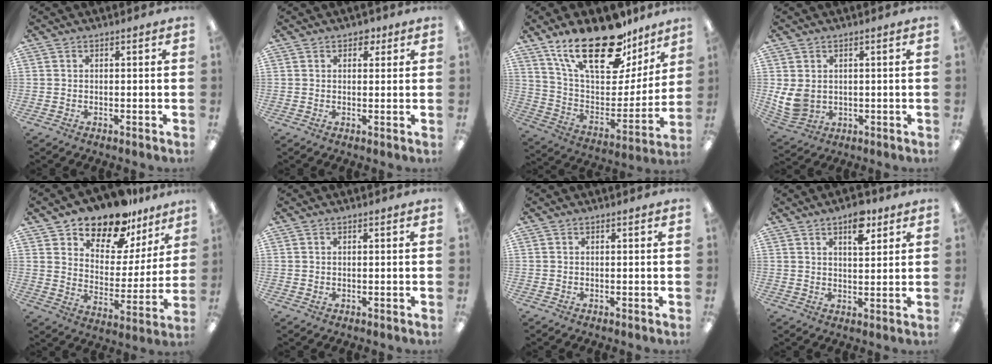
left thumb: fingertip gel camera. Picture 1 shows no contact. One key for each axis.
{"total": 3.0, "fx": 1.5, "fy": 2.0, "fz": 1.7, "tx": -0.010, "ty": -0.004, "tz": 0.022}
{"total": 25.5, "fx": 18.0, "fy": 10.7, "fz": 14.6, "tx": -0.240, "ty": -0.111, "tz": 0.314}
{"total": 7.0, "fx": 1.4, "fy": 5.4, "fz": 4.1, "tx": -0.096, "ty": -0.004, "tz": 0.028}
{"total": 15.3, "fx": 12.7, "fy": 6.8, "fz": 5.2, "tx": -0.093, "ty": -0.094, "tz": 0.227}
{"total": 0.6, "fx": 0.4, "fy": 0.4, "fz": 0.2, "tx": -0.005, "ty": 0.003, "tz": 0.007}
{"total": 0.0}
{"total": 7.4, "fx": 4.6, "fy": 3.1, "fz": 4.9, "tx": -0.066, "ty": -0.018, "tz": 0.075}